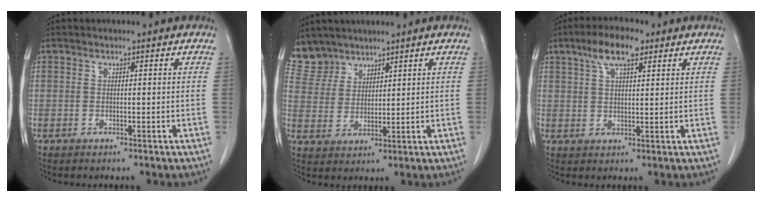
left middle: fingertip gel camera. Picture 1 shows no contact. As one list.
[{"total": 5.3, "force": [4.8, 2.2, -0.4], "torque": [0.006, 0.002, 0.108]}, {"total": 6.5, "force": [3.9, 1.8, 4.9], "torque": [-0.097, 0.015, 0.069]}]